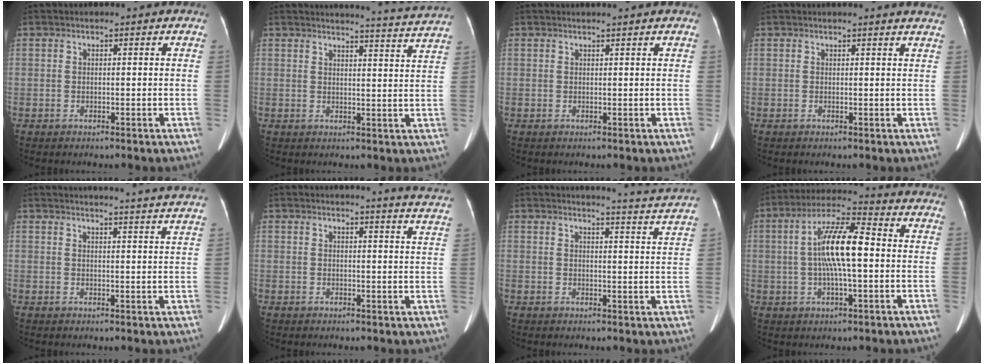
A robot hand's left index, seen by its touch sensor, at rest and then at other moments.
{"total": 8.6, "force": [8.4, -2.0, 1.0], "torque": [-0.029, -0.044, 0.090]}
{"total": 1.5, "force": [1.4, -0.3, 0.6], "torque": [-0.011, 0.006, 0.023]}
{"total": 3.6, "force": [3.4, -0.2, 0.9], "torque": [-0.012, -0.006, 0.020]}
{"total": 17.4, "force": [16.8, -0.8, 4.7], "torque": [-0.066, -0.038, 0.190]}
{"total": 9.9, "force": [9.6, -0.9, 2.3], "torque": [-0.020, -0.063, 0.080]}
{"total": 7.4, "force": [7.2, -1.9, 0.5], "torque": [-0.025, -0.045, 0.077]}
{"total": 11.2, "force": [0.2, 2.2, 10.9], "torque": [-0.207, 0.019, 0.001]}